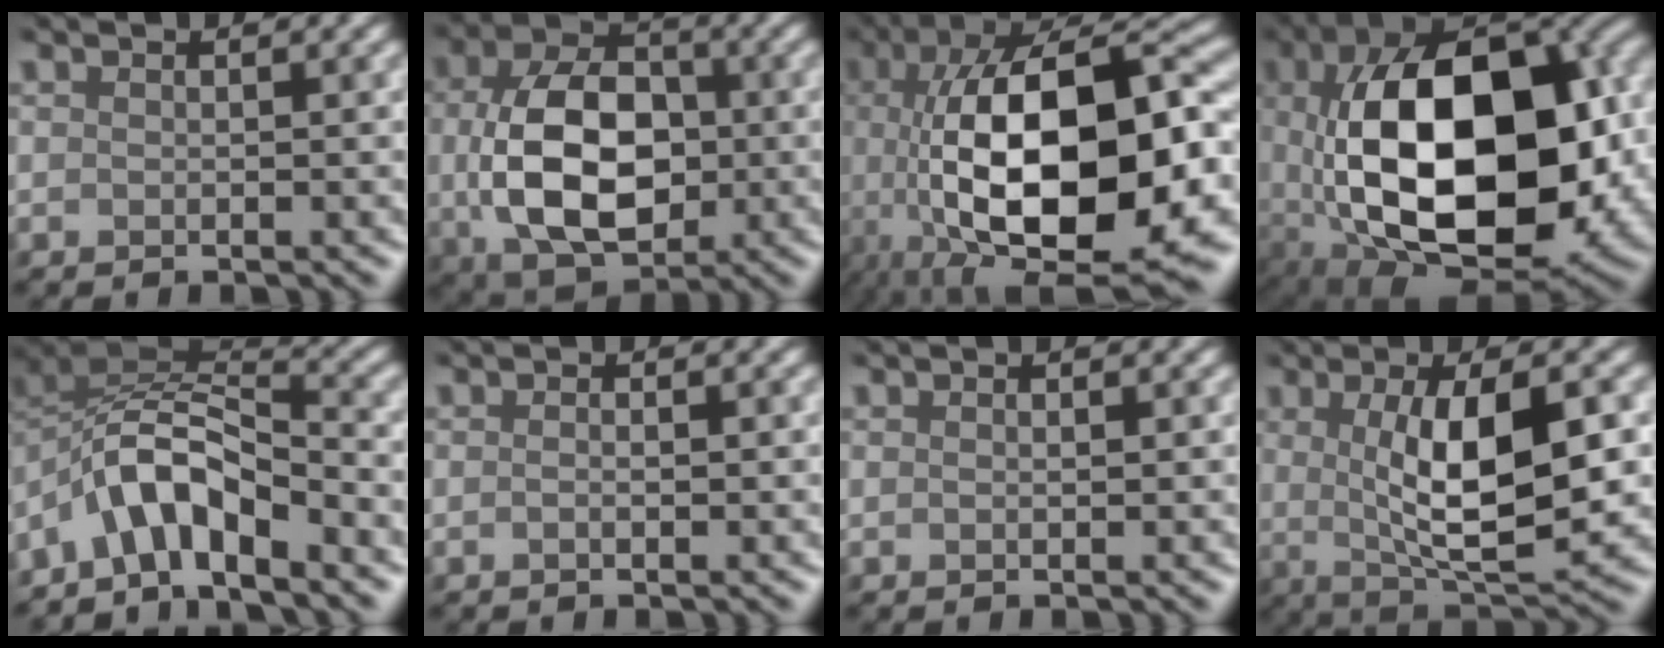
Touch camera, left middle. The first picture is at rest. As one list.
[{"total": 10.0, "force": [-0.2, 6.6, 7.5], "torque": [-0.157, -0.009, 0.006]}, {"total": 17.2, "force": [-1.5, 8.0, 15.1], "torque": [-0.265, 0.010, -0.021]}, {"total": 17.4, "force": [-0.2, 10.1, 14.2], "torque": [-0.258, -0.019, 0.022]}, {"total": 6.7, "force": [-4.1, 2.4, 4.6], "torque": [-0.076, 0.011, -0.084]}, {"total": 0.9, "force": [-0.1, 0.4, 0.8], "torque": [-0.001, 0.001, -0.006]}, {"total": 0.7, "force": [0.2, 0.4, 0.6], "torque": [0.003, 0.003, -0.002]}, {"total": 8.3, "force": [0.6, 2.2, 8.0], "torque": [-0.132, -0.003, 0.019]}]